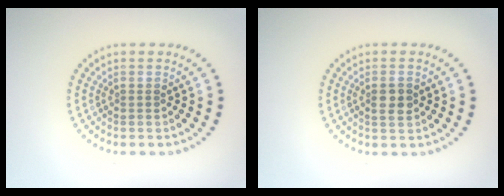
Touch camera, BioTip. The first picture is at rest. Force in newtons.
{"total": 1.9, "press": 1.9, "slide": 0.3}